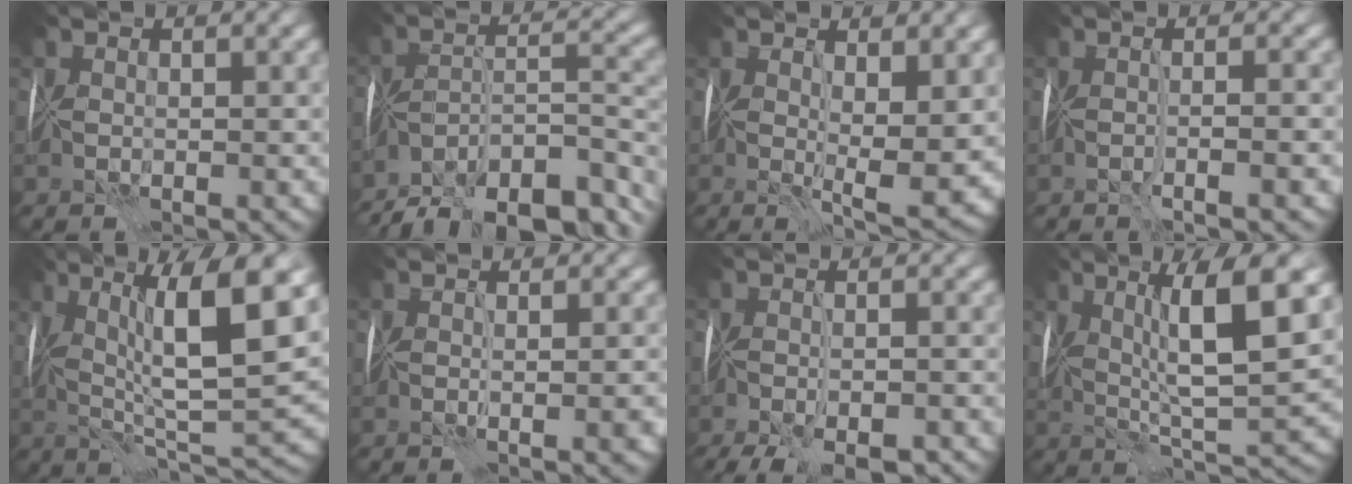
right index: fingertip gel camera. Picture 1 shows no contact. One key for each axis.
{"total": 14.9, "fx": -12.7, "fy": 4.4, "fz": 6.5, "tx": -0.110, "ty": 0.008, "tz": -0.181}
{"total": 6.1, "fx": 1.0, "fy": 1.9, "fz": 5.7, "tx": -0.097, "ty": -0.017, "tz": 0.021}
{"total": 3.2, "fx": -1.1, "fy": 0.6, "fz": 2.9, "tx": -0.036, "ty": -0.007, "tz": -0.018}
{"total": 11.9, "fx": 3.2, "fy": 3.1, "fz": 11.1, "tx": -0.184, "ty": 0.006, "tz": 0.057}
{"total": 3.7, "fx": -0.4, "fy": 1.2, "fz": 3.4, "tx": -0.024, "ty": -0.002, "tz": 0.000}
{"total": 7.5, "fx": -5.3, "fy": 2.4, "fz": 4.8, "tx": -0.074, "ty": -0.026, "tz": -0.073}
{"total": 9.2, "fx": 2.6, "fy": 2.3, "fz": 8.5, "tx": -0.139, "ty": 0.003, "tz": 0.045}